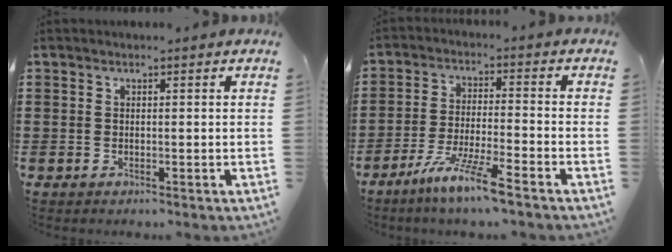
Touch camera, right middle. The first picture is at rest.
{"total": 7.8, "force": [-6.0, -0.1, 5.0], "torque": [-0.104, -0.014, -0.115]}